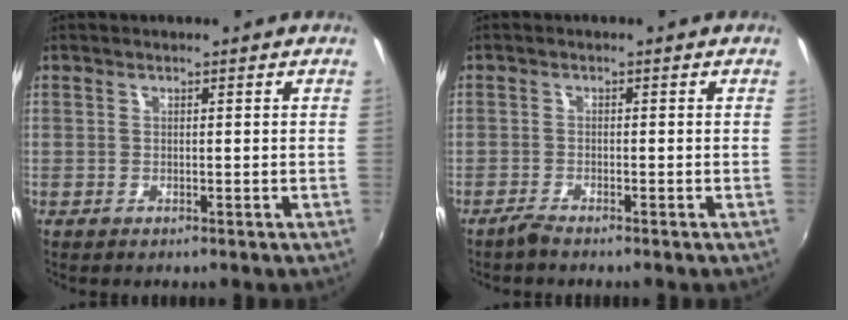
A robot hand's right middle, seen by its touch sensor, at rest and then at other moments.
{"total": 1.8, "force": [-1.6, 0.0, 0.7], "torque": [-0.024, -0.003, -0.033]}